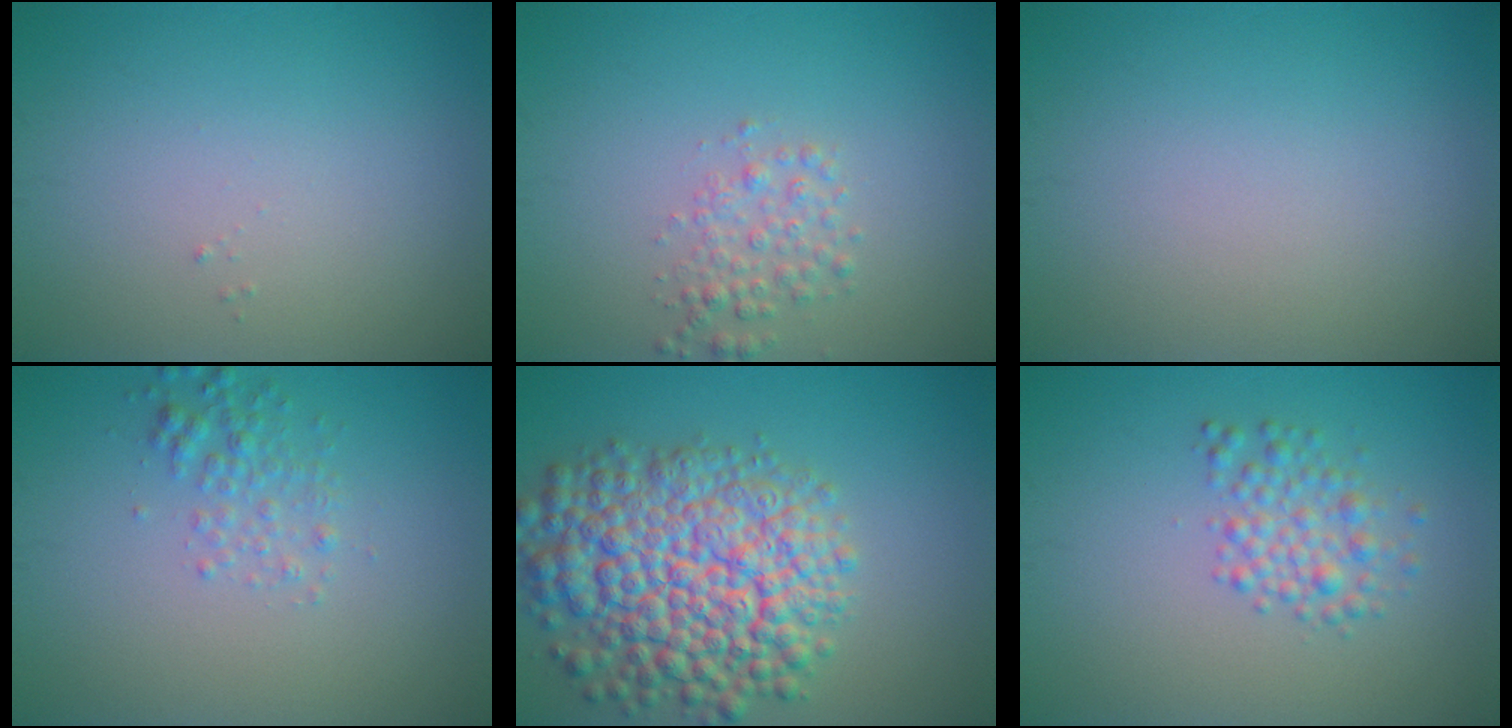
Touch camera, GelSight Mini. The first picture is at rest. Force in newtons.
{"total": 2.1, "press": 2.1, "slide": 0.0}
{"total": 0.0}
{"total": 2.0, "press": 2.0, "slide": 0.1}
{"total": 10.4, "press": 10.4, "slide": 0.4}
{"total": 2.7, "press": 2.7, "slide": 0.1}